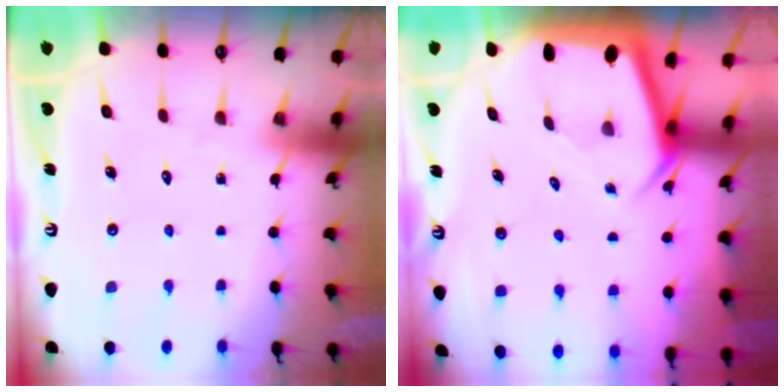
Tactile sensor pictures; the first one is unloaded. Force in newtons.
{"total": 2.7, "press": 2.7, "slide": 0.2}